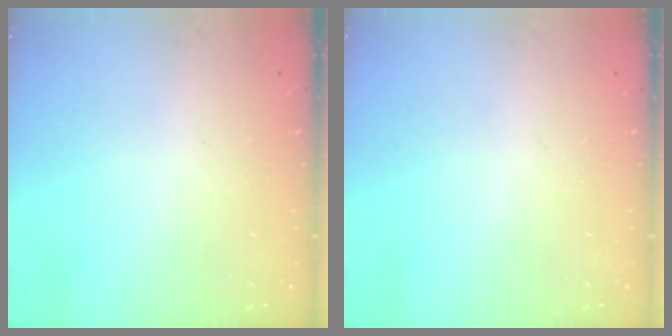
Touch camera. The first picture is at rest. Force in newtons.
{"total": 0.0}